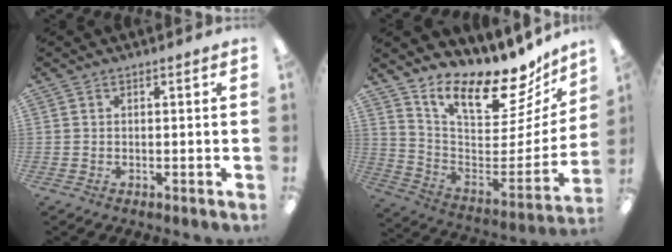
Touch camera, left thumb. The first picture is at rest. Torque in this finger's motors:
{"motor_torque": [1.14, 1.12, 1.03, -1.74, 0.04]}